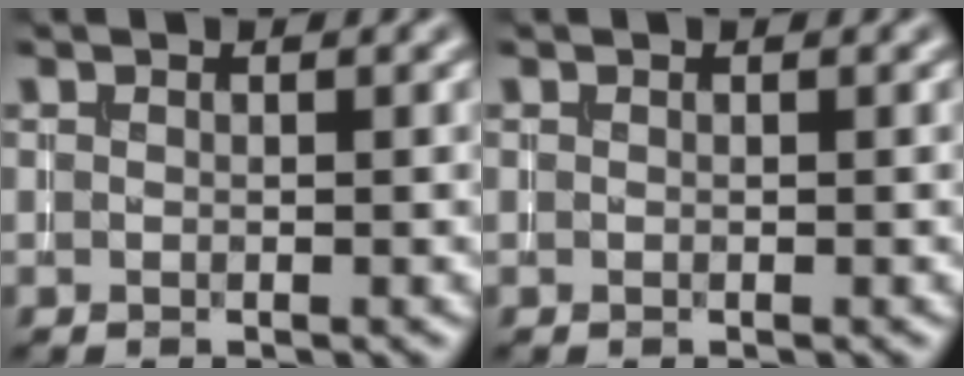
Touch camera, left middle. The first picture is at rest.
{"total": 0.0}